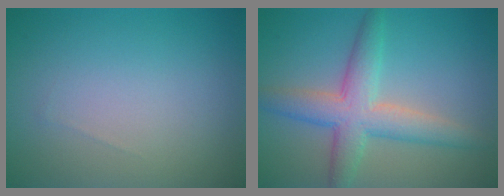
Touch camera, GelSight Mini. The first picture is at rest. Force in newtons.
{"total": 5.5, "press": 5.5, "slide": 0.4}